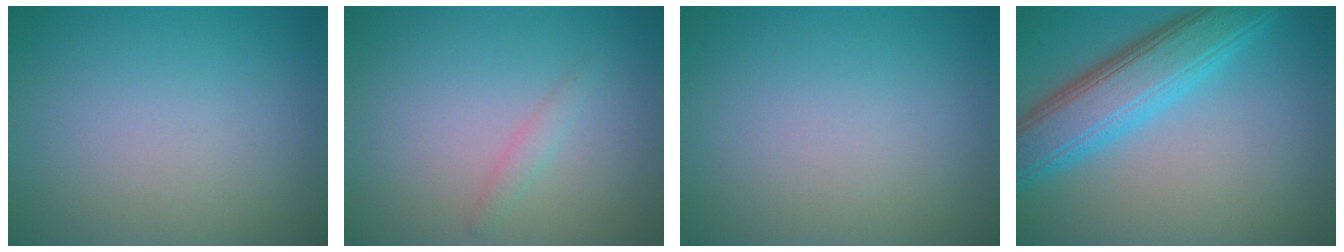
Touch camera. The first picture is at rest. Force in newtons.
{"total": 0.9, "press": 0.9, "slide": 0.0}
{"total": 0.0}
{"total": 6.9, "press": 6.9, "slide": 0.1}